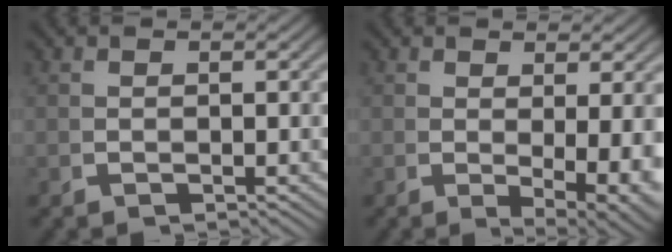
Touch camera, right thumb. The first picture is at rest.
{"total": 5.2, "force": [-0.5, 2.2, 4.6], "torque": [-0.078, -0.023, 0.007]}